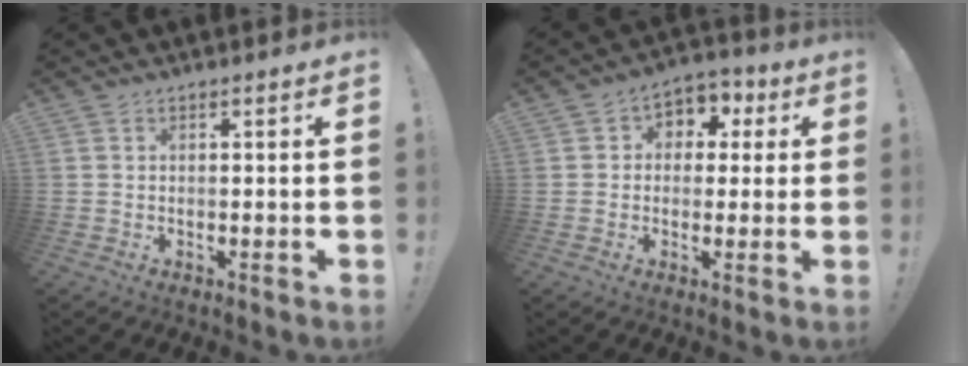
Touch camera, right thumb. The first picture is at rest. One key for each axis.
{"total": 6.2, "fx": -0.2, "fy": 5.7, "fz": 2.4, "tx": -0.028, "ty": 0.010, "tz": -0.001}